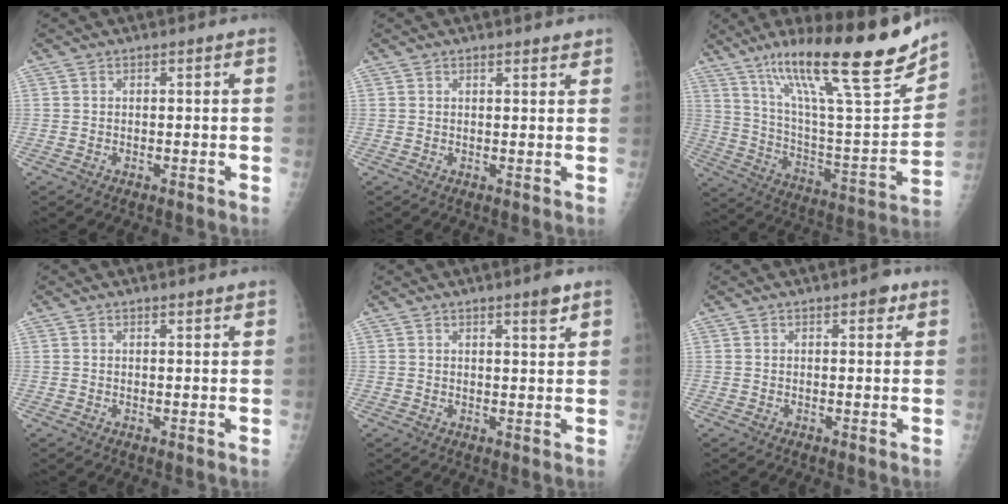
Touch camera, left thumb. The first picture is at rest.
{"total": 2.1, "force": [1.8, 0.6, 0.8], "torque": [0.001, -0.006, 0.021]}
{"total": 28.1, "force": [18.3, 5.1, 20.6], "torque": [-0.313, -0.060, 0.311]}
{"total": 1.1, "force": [1.0, 0.3, 0.5], "torque": [-0.004, -0.003, 0.013]}
{"total": 3.3, "force": [2.2, 0.6, 2.4], "torque": [-0.030, -0.014, 0.031]}
{"total": 2.4, "force": [1.3, 1.2, 1.6], "torque": [-0.011, -0.002, 0.013]}